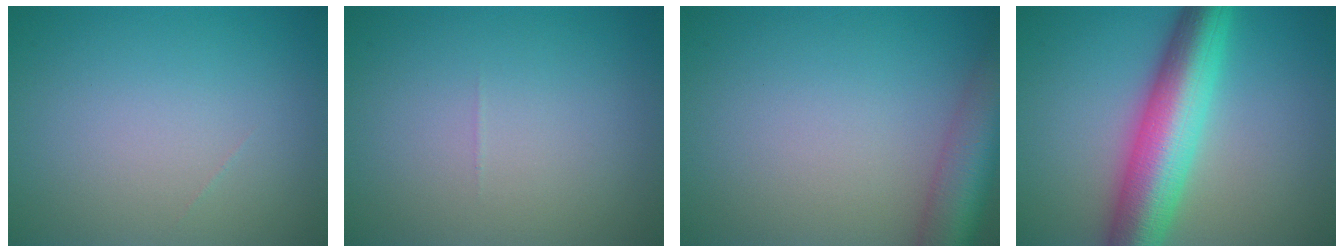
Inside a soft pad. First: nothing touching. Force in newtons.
{"total": 0.0}
{"total": 6.9, "press": 6.9, "slide": 0.4}
{"total": 9.5, "press": 9.5, "slide": 0.2}